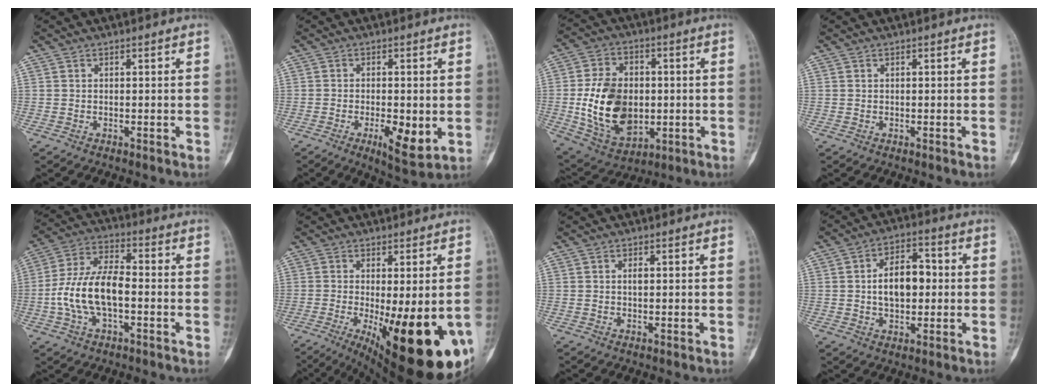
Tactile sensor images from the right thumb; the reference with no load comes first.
{"total": 7.4, "force": [-1.7, 2.4, 6.8], "torque": [-0.106, -0.016, -0.022]}
{"total": 17.7, "force": [-1.1, 12.4, 12.6], "torque": [-0.196, -0.001, 0.000]}
{"total": 0.0}
{"total": 13.1, "force": [-2.2, 6.5, 11.1], "torque": [-0.226, 0.034, -0.045]}
{"total": 22.9, "force": [-7.6, 7.5, 20.3], "torque": [-0.222, -0.034, -0.089]}
{"total": 0.9, "force": [0.2, 0.4, 0.8], "torque": [-0.015, 0.000, 0.002]}
{"total": 10.0, "force": [0.3, 6.1, 7.9], "torque": [-0.107, 0.019, 0.001]}